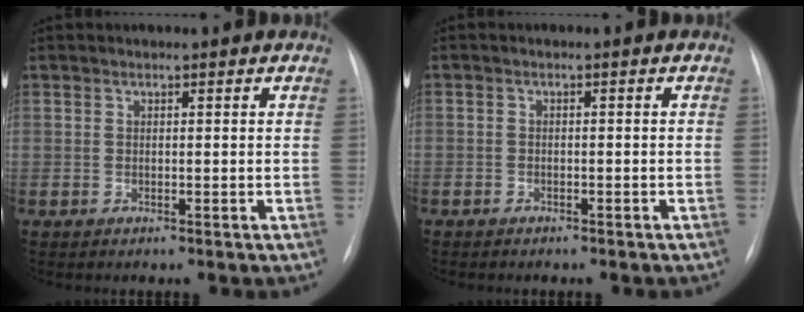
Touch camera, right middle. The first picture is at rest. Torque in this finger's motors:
{"motor_torque": [1.35, -0.79, 0.29, -0.21]}